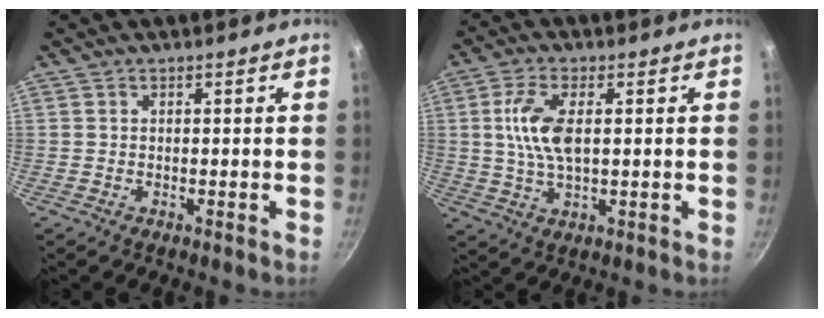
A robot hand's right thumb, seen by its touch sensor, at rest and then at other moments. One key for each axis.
{"total": 8.7, "fx": 1.3, "fy": 4.0, "fz": 7.6, "tx": -0.150, "ty": 0.002, "tz": 0.024}